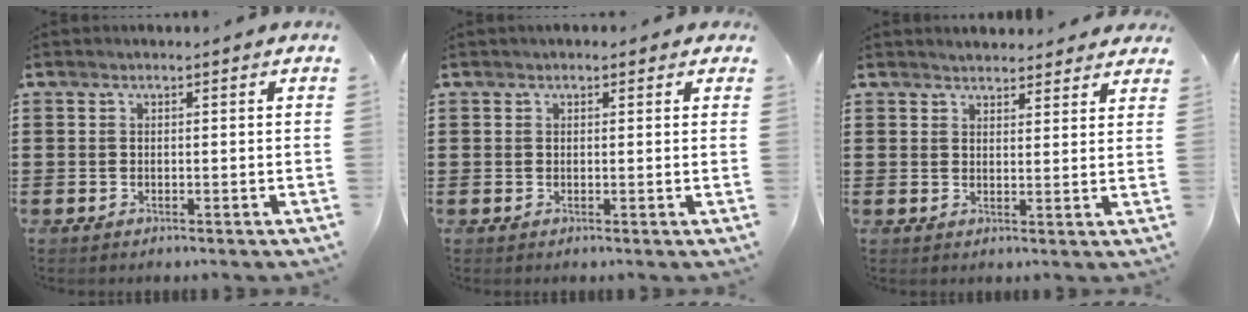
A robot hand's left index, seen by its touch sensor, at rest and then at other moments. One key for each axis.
{"total": 0.9, "fx": 0.6, "fy": 0.6, "fz": 0.3, "tx": -0.007, "ty": 0.007, "tz": 0.011}
{"total": 2.6, "fx": 2.5, "fy": 0.5, "fz": -0.1, "tx": -0.006, "ty": -0.002, "tz": 0.048}